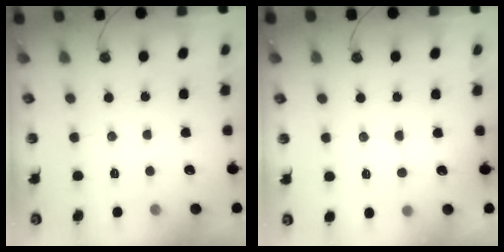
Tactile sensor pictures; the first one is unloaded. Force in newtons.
{"total": 6.3, "press": 6.2, "slide": 1.4}